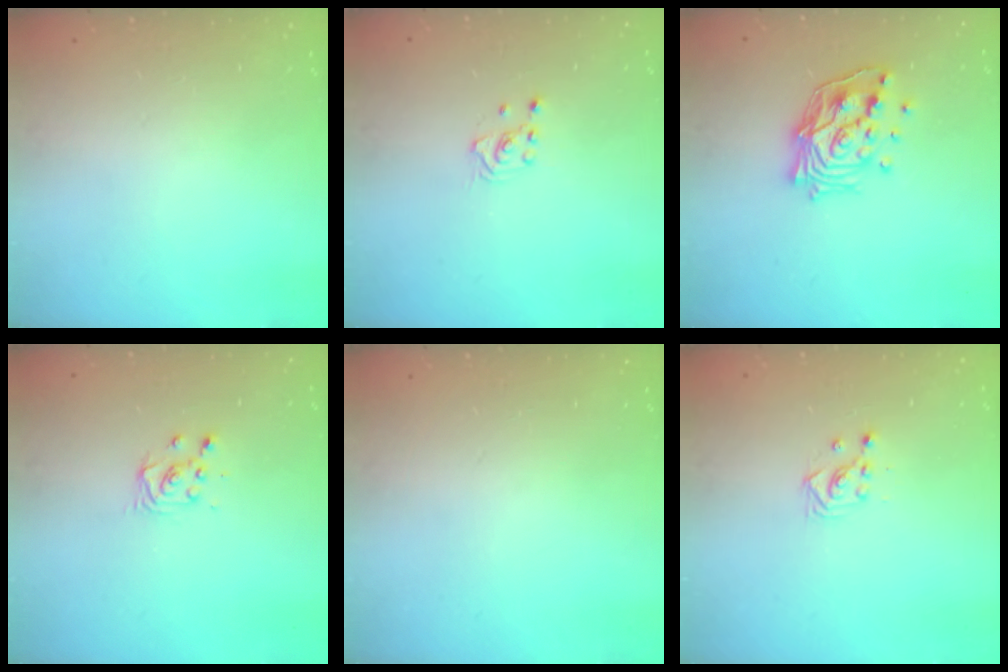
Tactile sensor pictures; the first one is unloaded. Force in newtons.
{"total": 1.6, "press": 1.5, "slide": 0.2}
{"total": 15.1, "press": 14.9, "slide": 1.9}
{"total": 3.8, "press": 3.7, "slide": 0.5}
{"total": 0.0}
{"total": 3.3, "press": 3.3, "slide": 0.2}